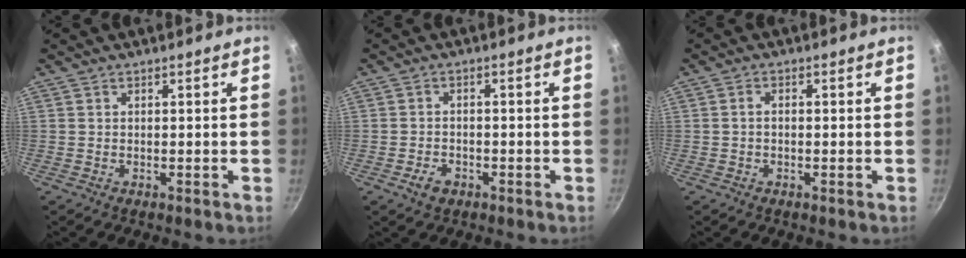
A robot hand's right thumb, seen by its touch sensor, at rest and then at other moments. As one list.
[{"total": 3.3, "force": [-1.7, 2.2, 1.7], "torque": [-0.025, 0.012, -0.030]}, {"total": 1.4, "force": [-0.2, 0.9, 1.0], "torque": [-0.020, 0.009, -0.006]}]